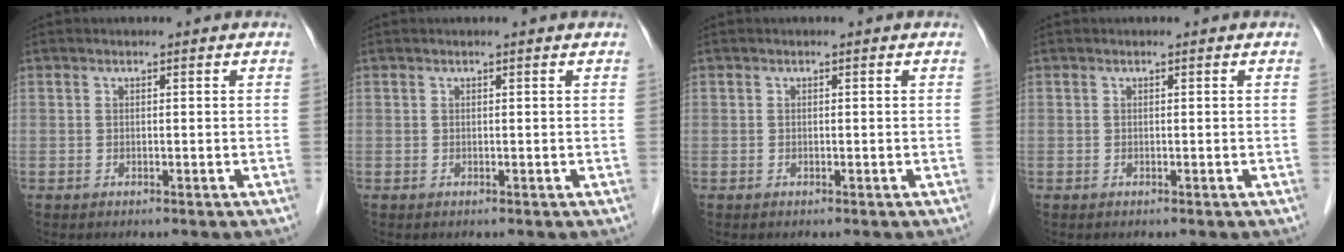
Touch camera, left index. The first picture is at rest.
{"total": 0.0}
{"total": 0.0}
{"total": 0.0}